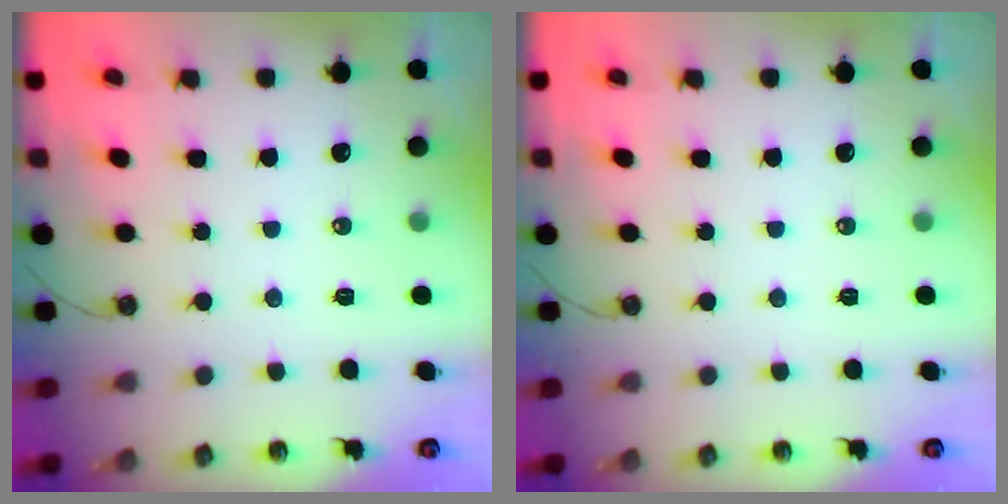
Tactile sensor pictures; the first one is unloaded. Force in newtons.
{"total": 0.0}